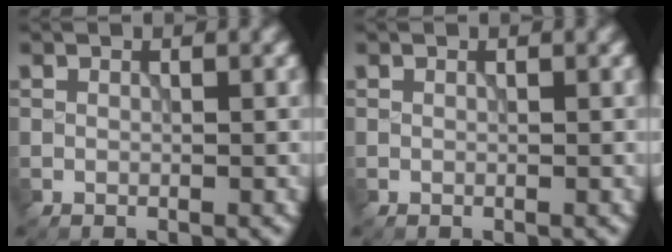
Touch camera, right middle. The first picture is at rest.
{"total": 0.0}